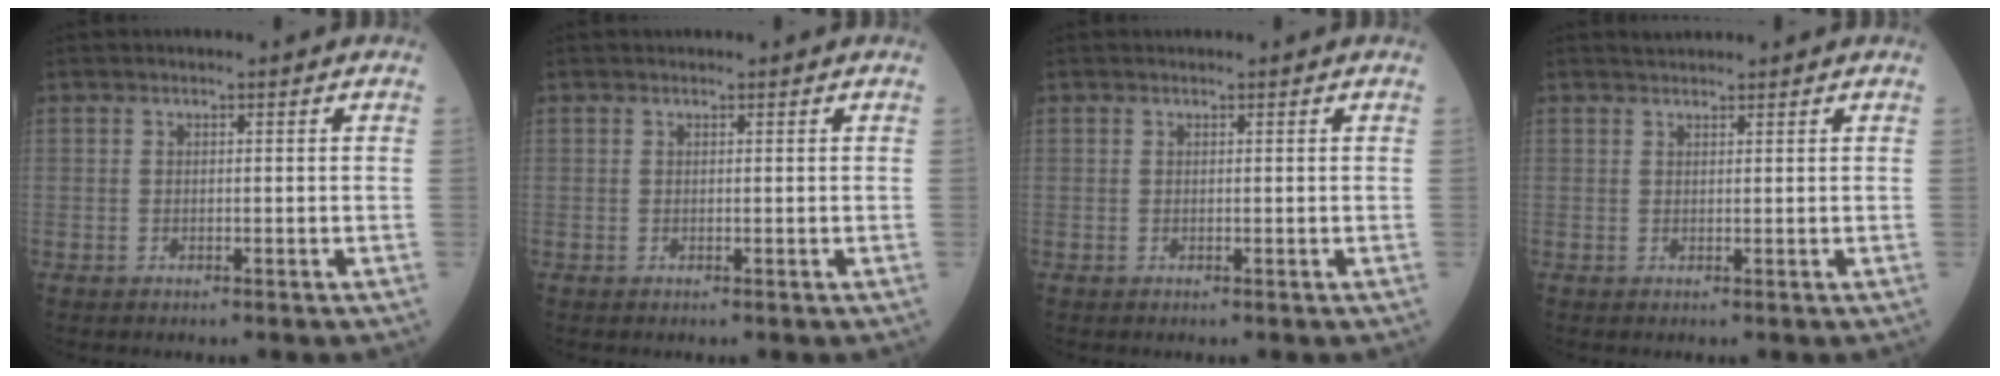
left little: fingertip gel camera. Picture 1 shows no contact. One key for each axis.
{"total": 0.0}
{"total": 0.0}
{"total": 1.2, "fx": 1.2, "fy": 0.2, "fz": 0.1, "tx": -0.009, "ty": 0.012, "tz": 0.025}